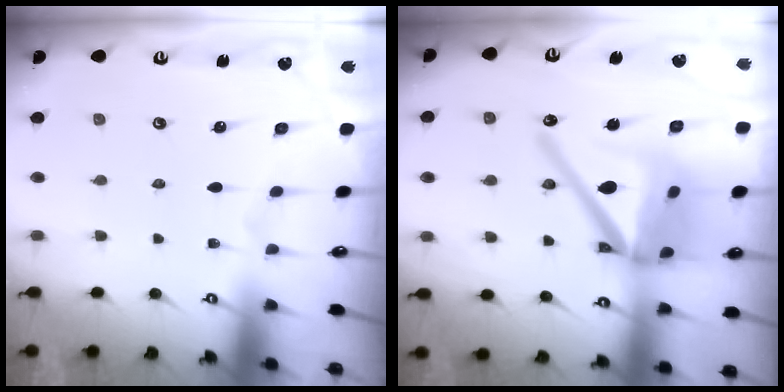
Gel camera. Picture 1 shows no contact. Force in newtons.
{"total": 20.2, "press": 20.0, "slide": 2.7}